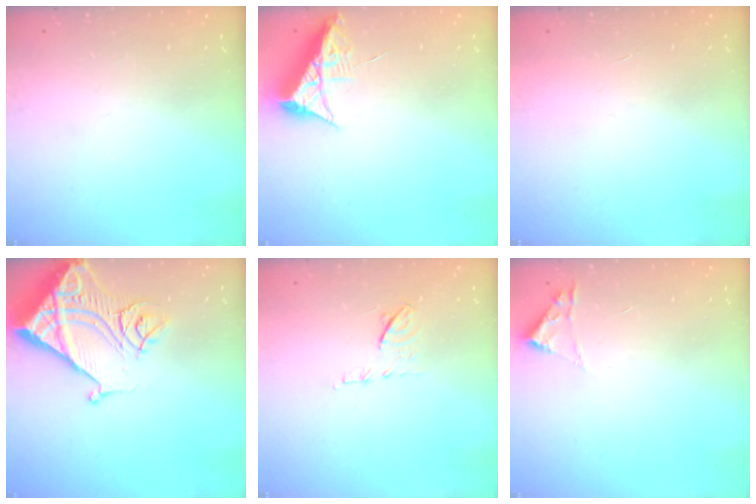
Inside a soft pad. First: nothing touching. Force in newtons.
{"total": 7.1, "press": 7.1, "slide": 0.8}
{"total": 1.6, "press": 1.6, "slide": 0.1}
{"total": 14.2, "press": 14.1, "slide": 1.8}
{"total": 6.8, "press": 6.8, "slide": 0.9}
{"total": 1.8, "press": 1.8, "slide": 0.2}